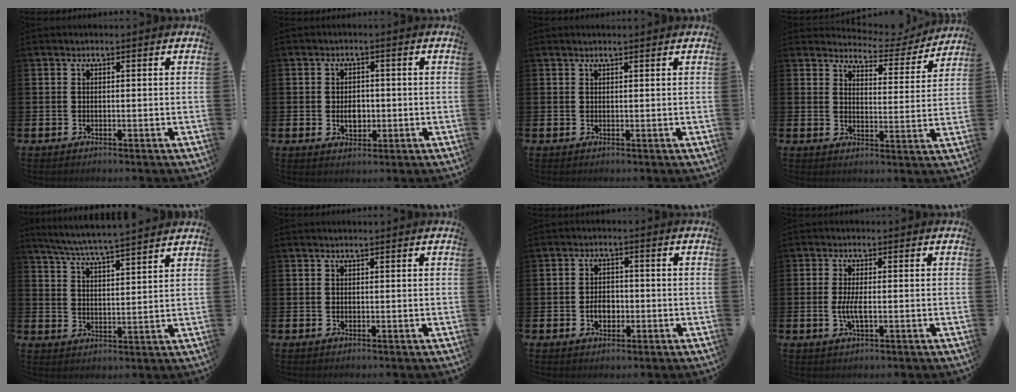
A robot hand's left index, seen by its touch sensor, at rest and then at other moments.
{"total": 3.1, "force": [-0.1, 2.2, 2.2], "torque": [-0.025, 0.000, -0.008]}
{"total": 0.9, "force": [0.9, 0.0, 0.3], "torque": [-0.003, 0.001, 0.015]}
{"total": 4.4, "force": [4.2, 1.2, 0.4], "torque": [-0.015, -0.035, 0.068]}
{"total": 6.3, "force": [6.1, -0.3, 1.7], "torque": [-0.057, -0.038, 0.107]}
{"total": 0.6, "force": [0.6, 0.0, 0.2], "torque": [-0.001, 0.000, 0.011]}
{"total": 3.0, "force": [-0.7, 2.1, 2.0], "torque": [-0.021, -0.004, -0.020]}
{"total": 2.7, "force": [-0.3, 0.7, 2.6], "torque": [-0.045, -0.002, -0.007]}